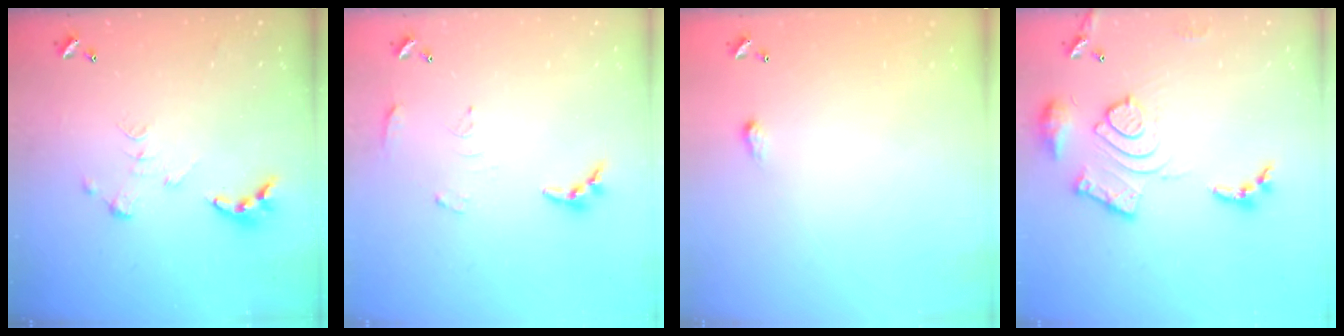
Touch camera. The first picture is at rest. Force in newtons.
{"total": 6.7, "press": 6.6, "slide": 0.6}
{"total": 1.3, "press": 1.3, "slide": 0.2}
{"total": 16.6, "press": 16.6, "slide": 1.6}